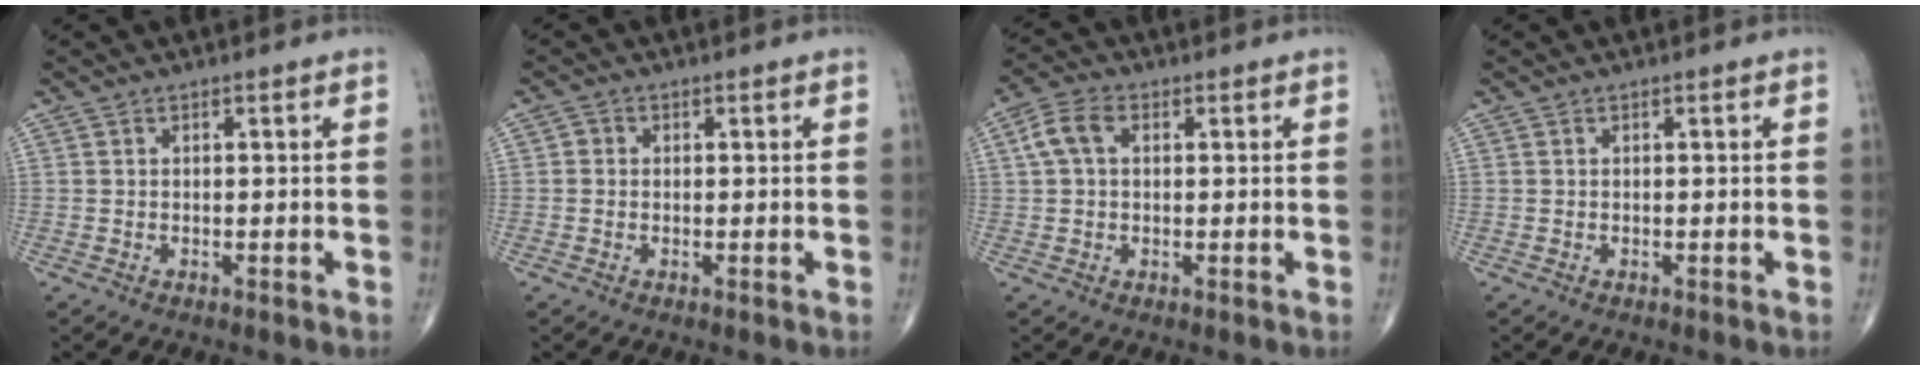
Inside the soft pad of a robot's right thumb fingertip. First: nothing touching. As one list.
[{"total": 1.4, "force": [0.0, 1.3, 0.5], "torque": [-0.003, 0.003, -0.003]}, {"total": 5.6, "force": [1.3, 3.7, 4.0], "torque": [-0.085, 0.018, 0.021]}, {"total": 0.0}]